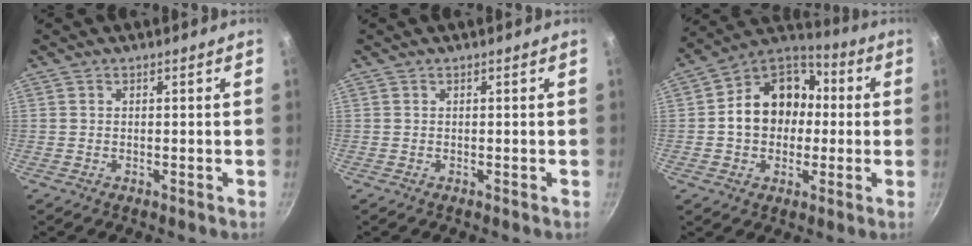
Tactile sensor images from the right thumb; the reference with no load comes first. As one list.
[{"total": 0.0}, {"total": 15.4, "force": [0.2, 12.5, 9.0], "torque": [-0.110, 0.038, -0.011]}]